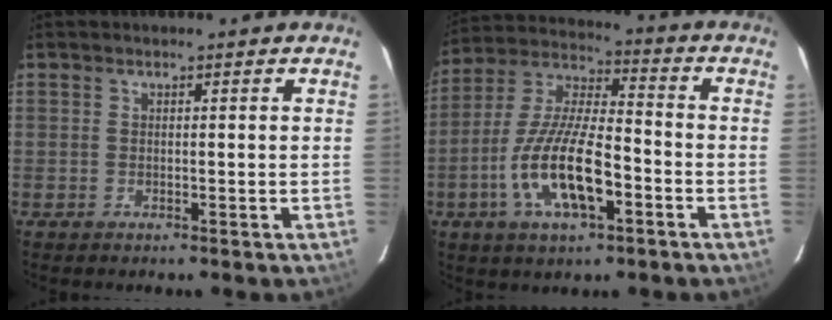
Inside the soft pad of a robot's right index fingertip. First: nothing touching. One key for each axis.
{"total": 15.5, "fx": -5.8, "fy": 5.1, "fz": 13.5, "tx": -0.282, "ty": -0.008, "tz": -0.109}